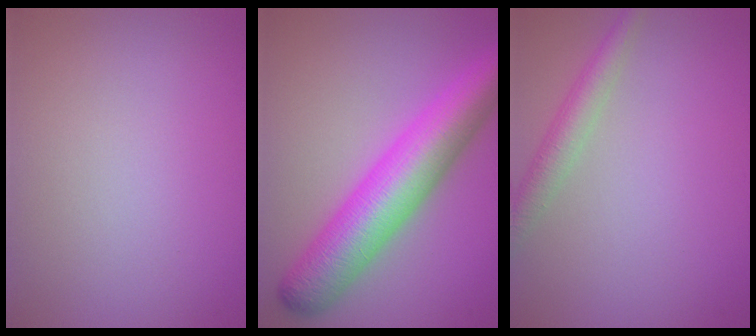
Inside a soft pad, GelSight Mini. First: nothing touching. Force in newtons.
{"total": 8.9, "press": 8.9, "slide": 0.2}
{"total": 2.7, "press": 2.7, "slide": 0.1}